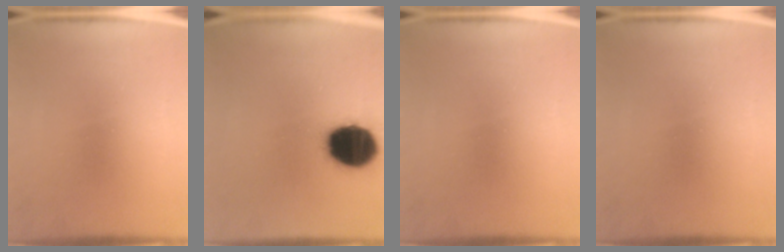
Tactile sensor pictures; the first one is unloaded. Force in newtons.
{"total": 20.1}
{"total": 0.0}
{"total": 0.0}